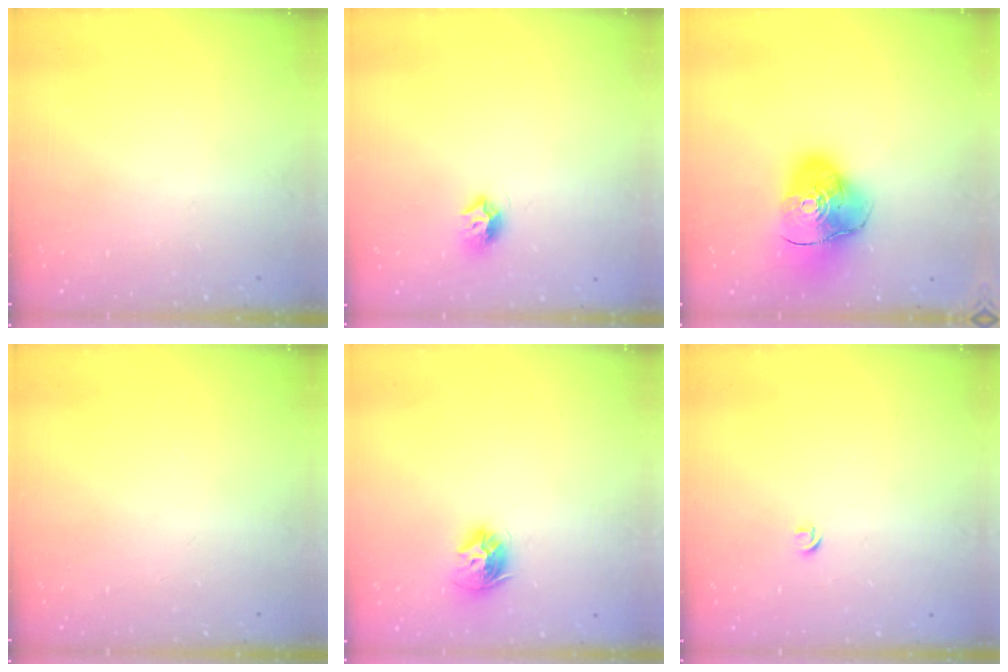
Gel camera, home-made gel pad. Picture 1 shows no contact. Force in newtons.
{"total": 7.6, "press": 7.6, "slide": 0.4}
{"total": 14.3, "press": 14.2, "slide": 1.9}
{"total": 0.0}
{"total": 9.3, "press": 9.3, "slide": 1.0}
{"total": 3.9, "press": 3.9, "slide": 0.7}